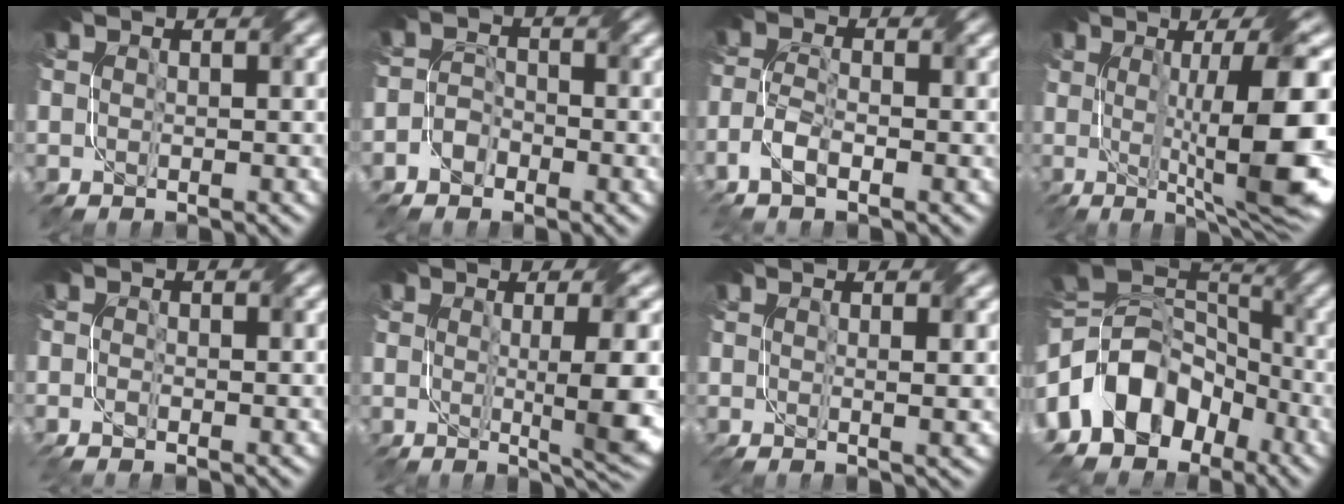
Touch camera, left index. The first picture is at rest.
{"total": 2.1, "force": [-1.4, 1.4, 0.8], "torque": [-0.019, 0.002, -0.031]}
{"total": 3.2, "force": [-1.8, 1.2, 2.4], "torque": [-0.056, 0.000, -0.042]}
{"total": 12.9, "force": [0.0, 2.9, 12.5], "torque": [-0.171, -0.004, 0.010]}
{"total": 1.5, "force": [-0.7, 0.7, 1.1], "torque": [-0.022, -0.004, -0.013]}
{"total": 6.5, "force": [-0.3, 1.4, 6.4], "torque": [-0.085, -0.011, 0.001]}
{"total": 2.5, "force": [0.1, 0.7, 2.4], "torque": [-0.030, -0.002, 0.000]}
{"total": 10.3, "force": [-4.8, 7.8, 4.9], "torque": [-0.090, 0.014, -0.102]}